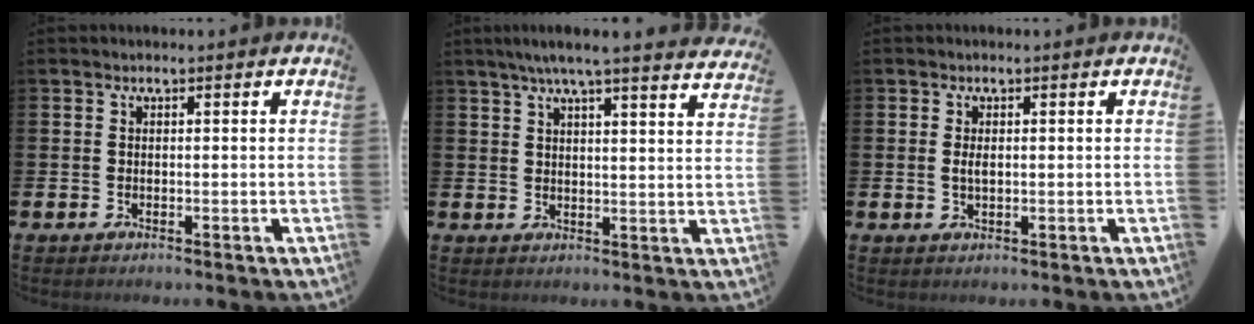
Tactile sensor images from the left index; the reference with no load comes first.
{"total": 5.7, "force": [5.2, -0.3, 2.4], "torque": [-0.050, -0.022, 0.088]}
{"total": 1.3, "force": [0.2, 0.6, 1.1], "torque": [-0.018, 0.003, 0.001]}